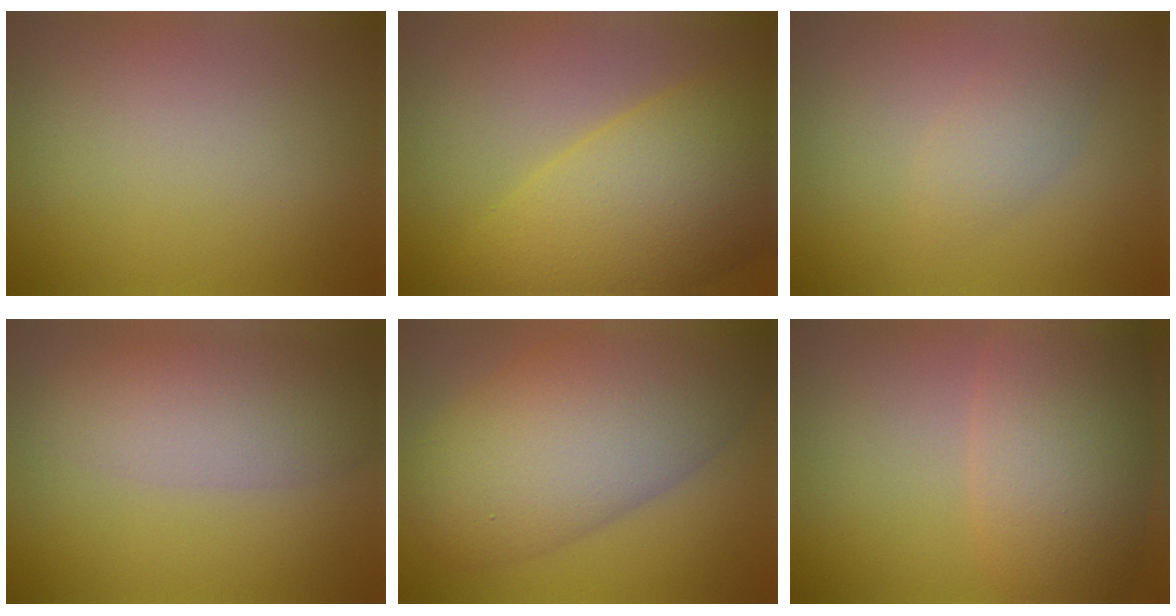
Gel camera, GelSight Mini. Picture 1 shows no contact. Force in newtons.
{"total": 10.9, "press": 10.9, "slide": 0.3}
{"total": 2.0, "press": 2.0, "slide": 0.1}
{"total": 5.0, "press": 5.0, "slide": 0.3}
{"total": 11.8, "press": 11.8, "slide": 0.5}
{"total": 8.4, "press": 8.4, "slide": 0.4}